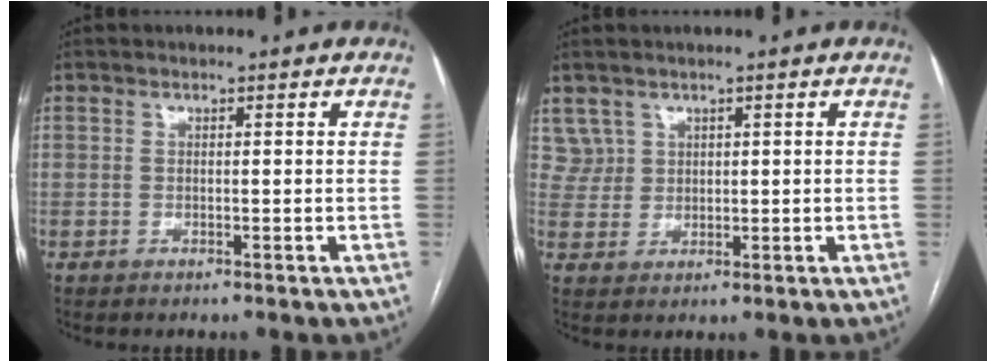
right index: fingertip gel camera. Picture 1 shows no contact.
{"total": 3.2, "force": [1.9, 2.5, -0.3], "torque": [0.013, 0.008, 0.038]}